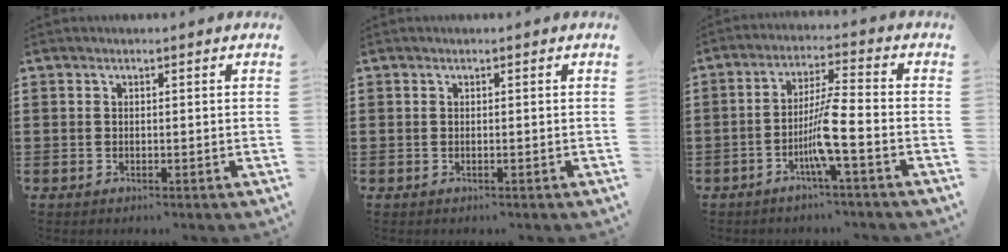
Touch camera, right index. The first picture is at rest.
{"total": 0.0}
{"total": 6.6, "force": [-2.7, -0.2, 6.0], "torque": [-0.127, -0.013, -0.058]}